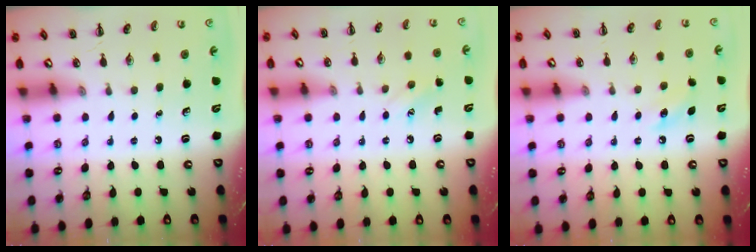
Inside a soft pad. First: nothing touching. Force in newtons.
{"total": 7.0, "press": 6.8, "slide": 1.5}
{"total": 6.0, "press": 5.8, "slide": 1.6}